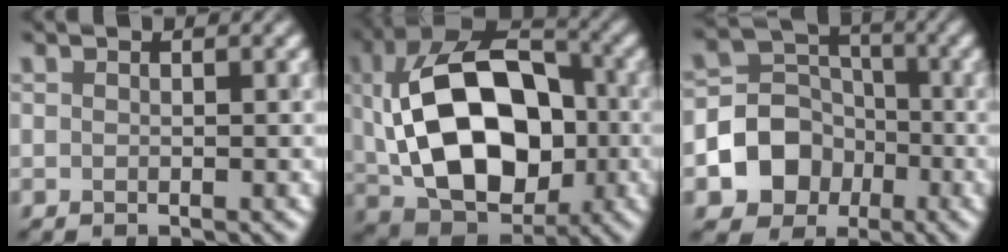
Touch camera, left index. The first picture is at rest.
{"total": 15.8, "force": [-0.1, 10.2, 12.1], "torque": [-0.207, 0.001, 0.002]}
{"total": 6.9, "force": [-2.6, 5.8, 2.6], "torque": [-0.027, 0.001, -0.070]}